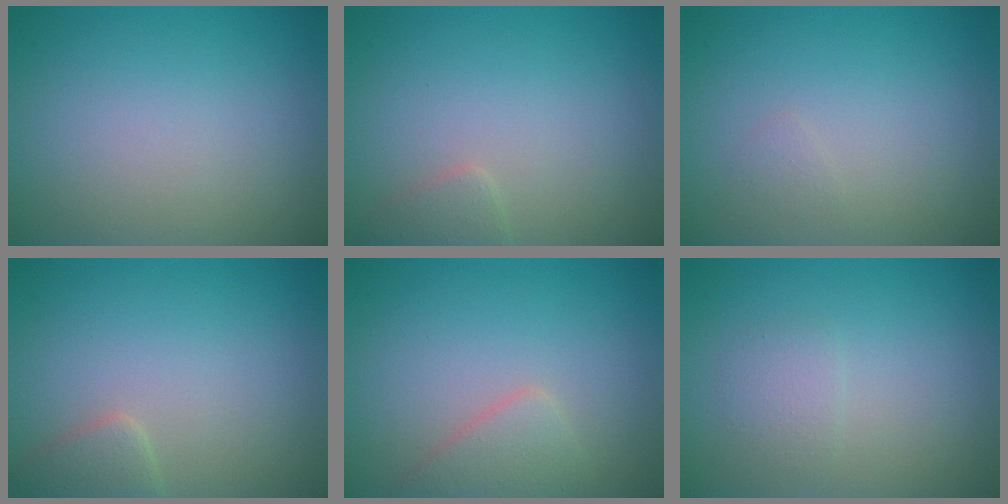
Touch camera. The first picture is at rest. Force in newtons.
{"total": 1.2, "press": 1.2, "slide": 0.1}
{"total": 0.6, "press": 0.6, "slide": 0.0}
{"total": 1.8, "press": 1.8, "slide": 0.1}
{"total": 2.3, "press": 2.3, "slide": 0.1}
{"total": 1.3, "press": 1.3, "slide": 0.1}